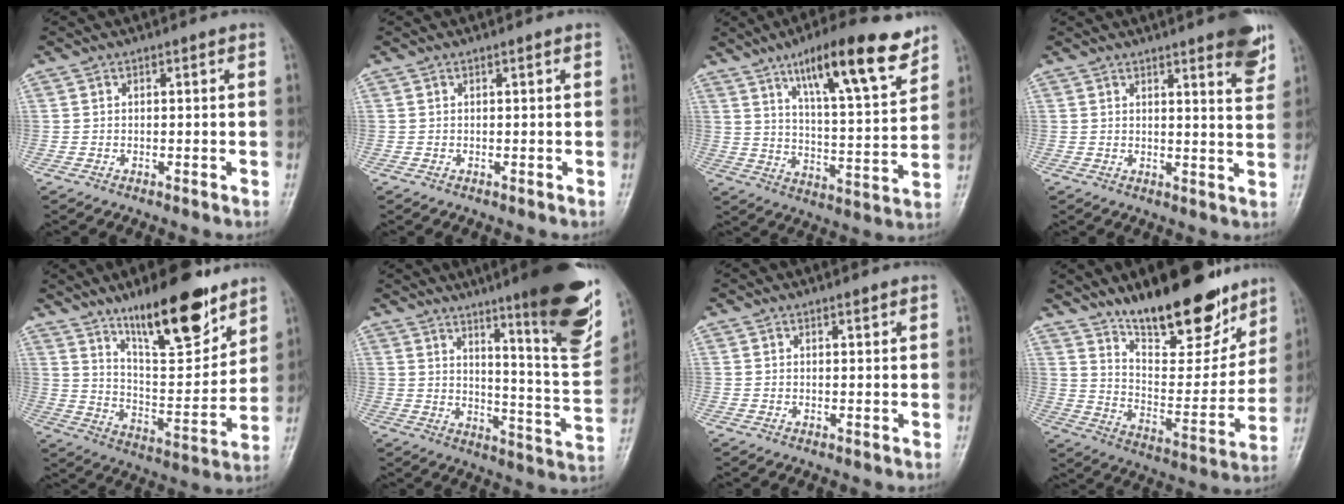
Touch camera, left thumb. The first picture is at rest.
{"total": 0.0}
{"total": 17.9, "force": [11.3, 4.2, 13.3], "torque": [-0.180, -0.055, 0.182]}
{"total": 7.6, "force": [4.7, 1.3, 5.7], "torque": [-0.059, -0.026, 0.057]}
{"total": 18.1, "force": [12.6, 5.4, 11.9], "torque": [-0.150, -0.081, 0.215]}
{"total": 24.3, "force": [14.3, 2.9, 19.4], "torque": [-0.244, -0.075, 0.213]}
{"total": 0.7, "force": [0.6, 0.1, 0.4], "torque": [-0.007, -0.005, 0.010]}
{"total": 20.9, "force": [15.2, 7.3, 12.4], "torque": [-0.142, -0.092, 0.247]}